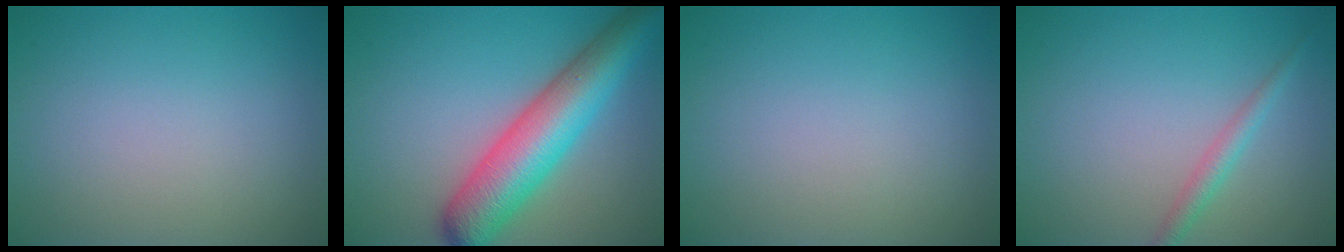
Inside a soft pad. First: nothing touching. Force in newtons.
{"total": 8.7, "press": 8.7, "slide": 0.4}
{"total": 0.0}
{"total": 1.7, "press": 1.7, "slide": 0.1}